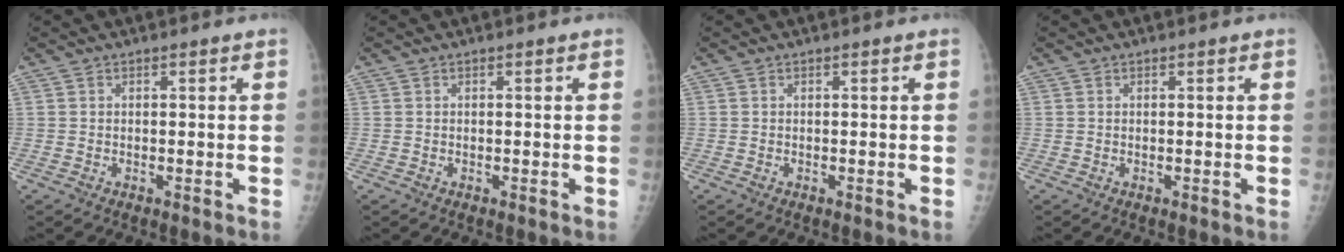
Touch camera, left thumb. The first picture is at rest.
{"total": 0.0}
{"total": 0.0}
{"total": 0.0}